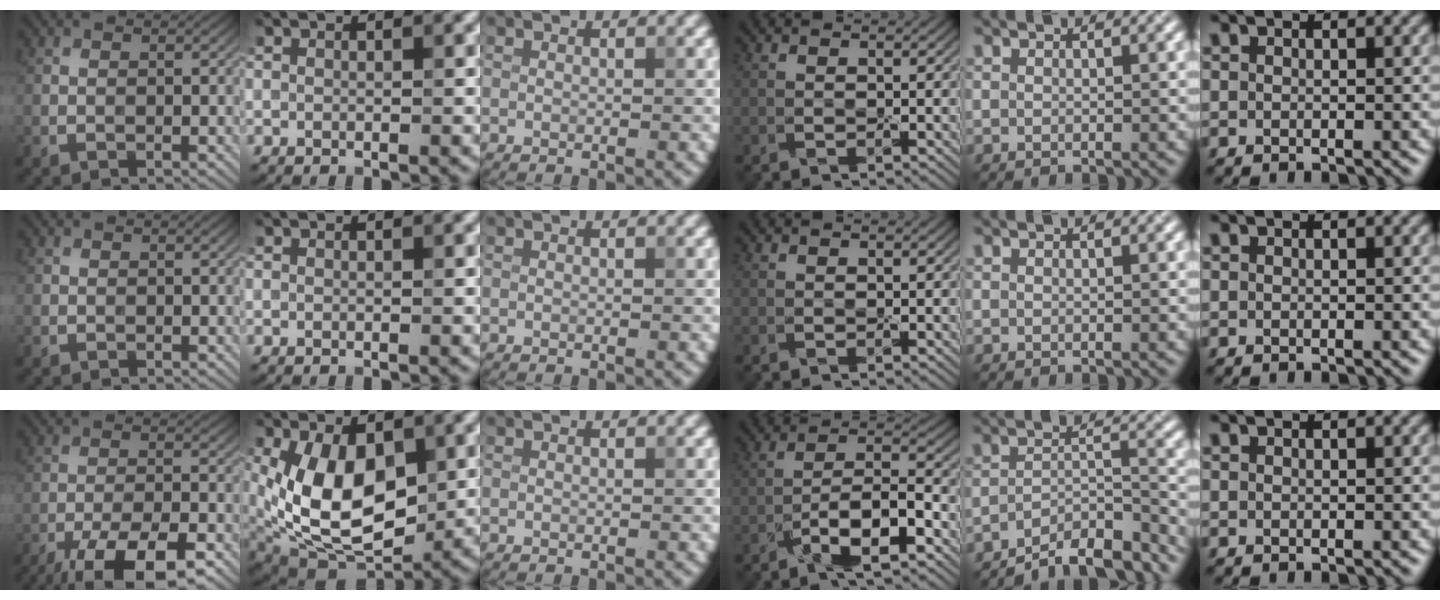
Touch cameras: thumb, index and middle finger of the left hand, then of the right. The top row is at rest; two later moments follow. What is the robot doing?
{"motion": "peel", "object": "envelope seal"}